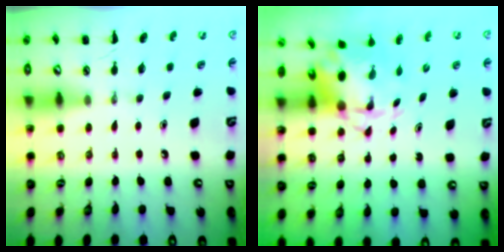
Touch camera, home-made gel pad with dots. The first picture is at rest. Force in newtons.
{"total": 4.5, "press": 4.4, "slide": 0.9}